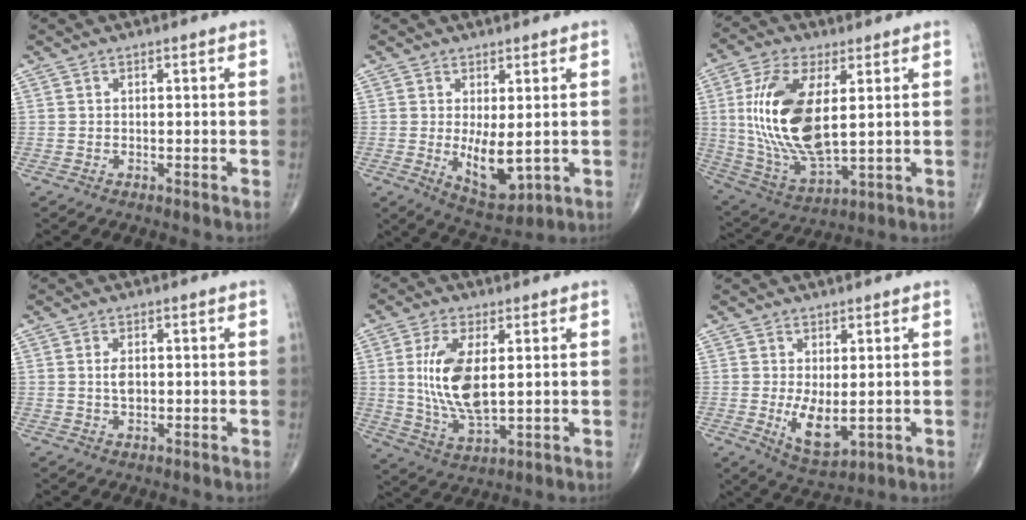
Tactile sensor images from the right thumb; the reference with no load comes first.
{"total": 7.5, "force": [-0.3, 3.3, 6.8], "torque": [-0.093, -0.022, 0.012]}
{"total": 19.4, "force": [2.9, 8.9, 17.0], "torque": [-0.344, -0.018, 0.066]}
{"total": 4.4, "force": [0.4, 2.5, 3.6], "torque": [-0.062, -0.003, 0.009]}
{"total": 12.7, "force": [1.8, 5.6, 11.2], "torque": [-0.224, -0.017, 0.045]}
{"total": 6.8, "force": [-0.4, 3.1, 6.0], "torque": [-0.093, -0.021, 0.008]}